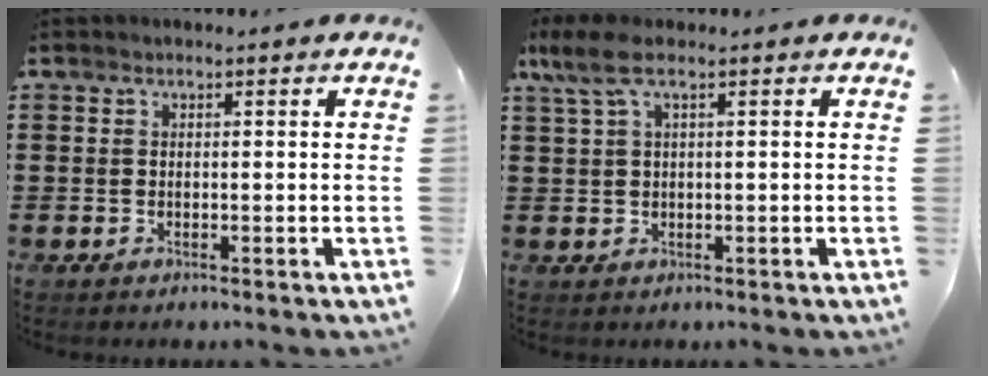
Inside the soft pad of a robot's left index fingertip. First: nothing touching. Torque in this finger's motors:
{"motor_torque": [0.45, -0.40, 0.16, 0.09]}